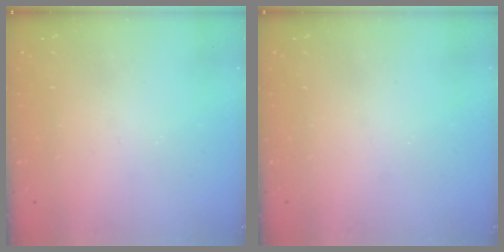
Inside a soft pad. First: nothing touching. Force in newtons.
{"total": 0.0}